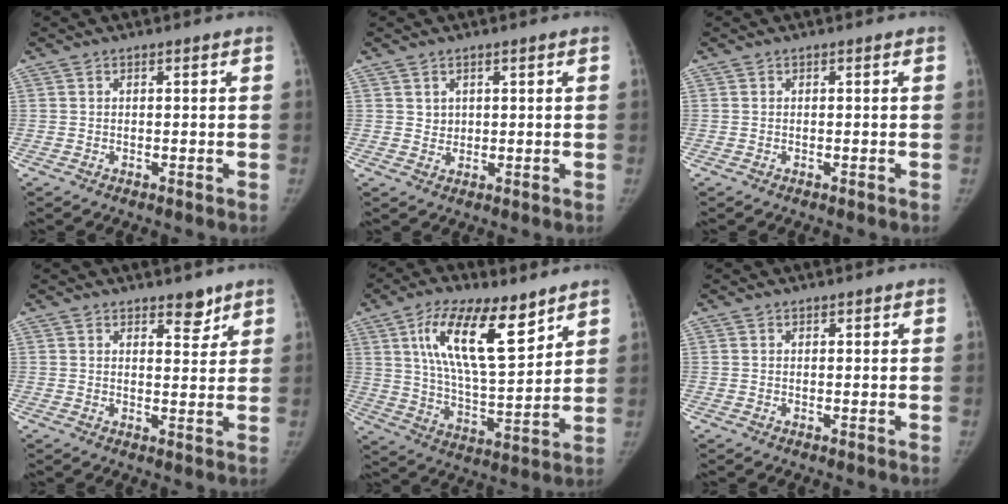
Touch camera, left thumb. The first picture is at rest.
{"total": 1.8, "force": [1.0, 1.3, 0.5], "torque": [0.004, -0.008, 0.019]}
{"total": 0.0}
{"total": 3.8, "force": [2.9, 1.7, 1.8], "torque": [-0.004, -0.021, 0.043]}
{"total": 17.6, "force": [9.2, 6.7, 13.5], "torque": [-0.206, -0.044, 0.168]}
{"total": 0.6, "force": [0.5, 0.3, 0.3], "torque": [0.000, -0.002, 0.006]}